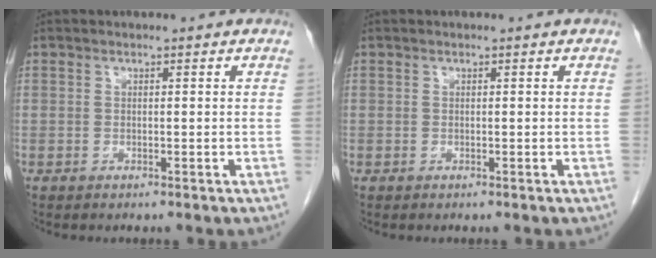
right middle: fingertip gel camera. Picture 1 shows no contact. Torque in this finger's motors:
{"motor_torque": [0.00, 0.00, 0.00, 0.00]}